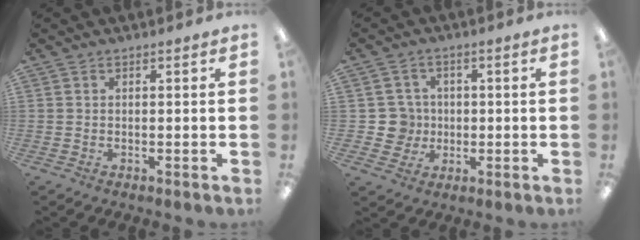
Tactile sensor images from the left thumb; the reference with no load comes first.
{"total": 6.3, "force": [-0.1, 6.3, 0.7], "torque": [-0.006, 0.007, 0.003]}